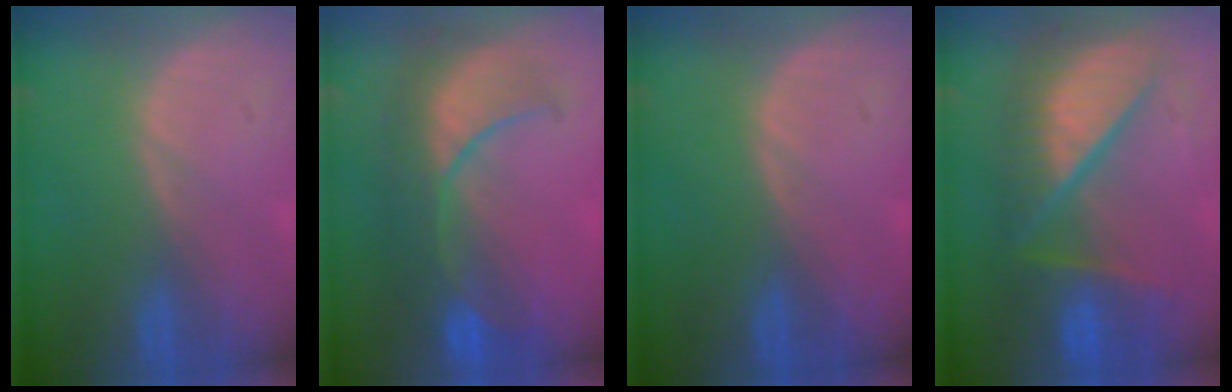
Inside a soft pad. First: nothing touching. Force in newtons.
{"total": 9.0, "press": 8.8, "slide": 2.0}
{"total": 0.0}
{"total": 11.0, "press": 10.9, "slide": 1.1}